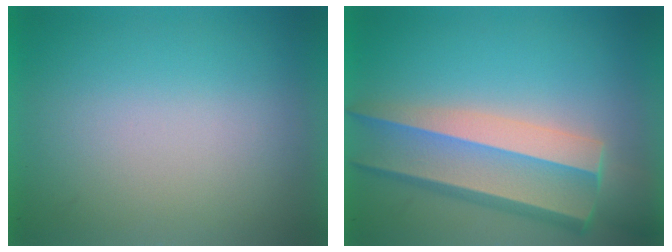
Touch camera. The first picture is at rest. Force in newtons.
{"total": 3.4}